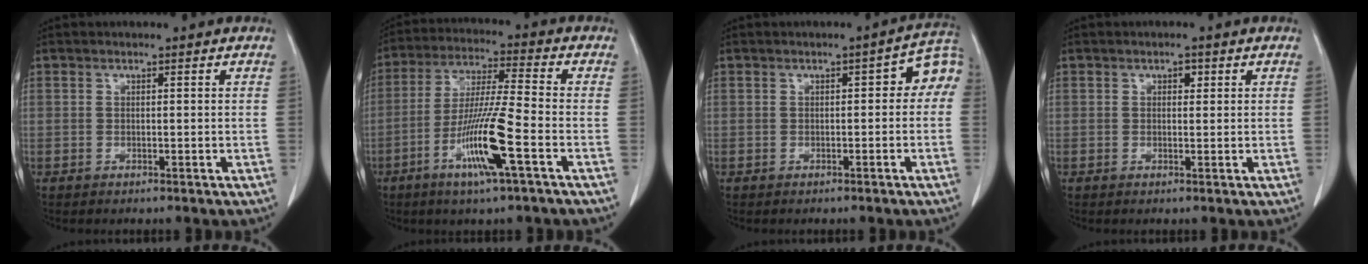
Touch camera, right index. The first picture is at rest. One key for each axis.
{"total": 12.1, "fx": -4.9, "fy": -0.2, "fz": 11.0, "tx": -0.216, "ty": -0.014, "tz": -0.095}
{"total": 5.3, "fx": 0.0, "fy": 2.2, "fz": 4.8, "tx": -0.056, "ty": 0.027, "tz": -0.003}
{"total": 1.2, "fx": 0.5, "fy": 0.7, "fz": 0.8, "tx": -0.009, "ty": 0.000, "tz": 0.006}